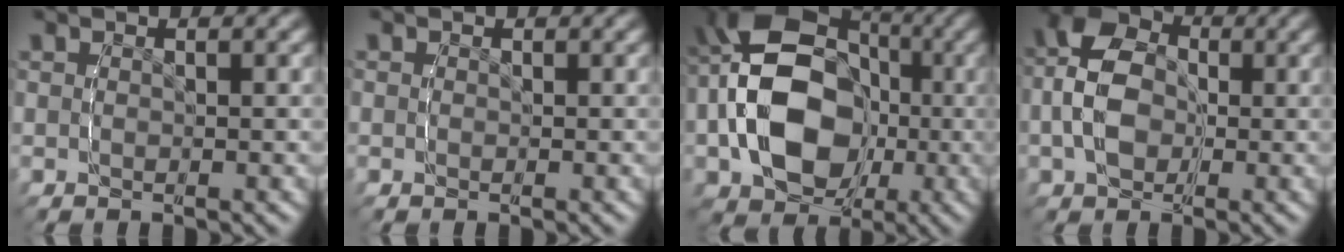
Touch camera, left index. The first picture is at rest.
{"total": 3.0, "force": [-1.1, 0.4, -2.8], "torque": [0.028, -0.005, -0.028]}
{"total": 15.4, "force": [-2.4, 13.7, 6.6], "torque": [-0.169, -0.048, -0.051]}
{"total": 9.2, "force": [0.5, 8.7, 3.0], "torque": [-0.073, 0.001, -0.016]}